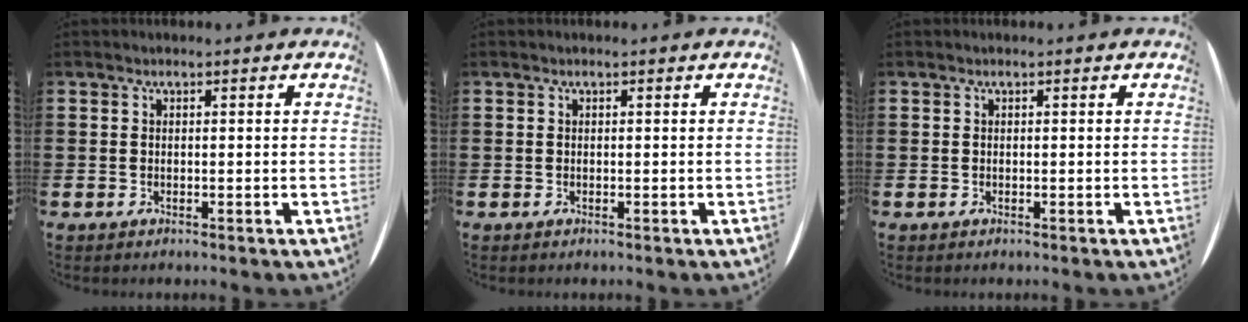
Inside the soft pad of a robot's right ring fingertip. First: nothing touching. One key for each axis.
{"total": 0.0}
{"total": 0.0}